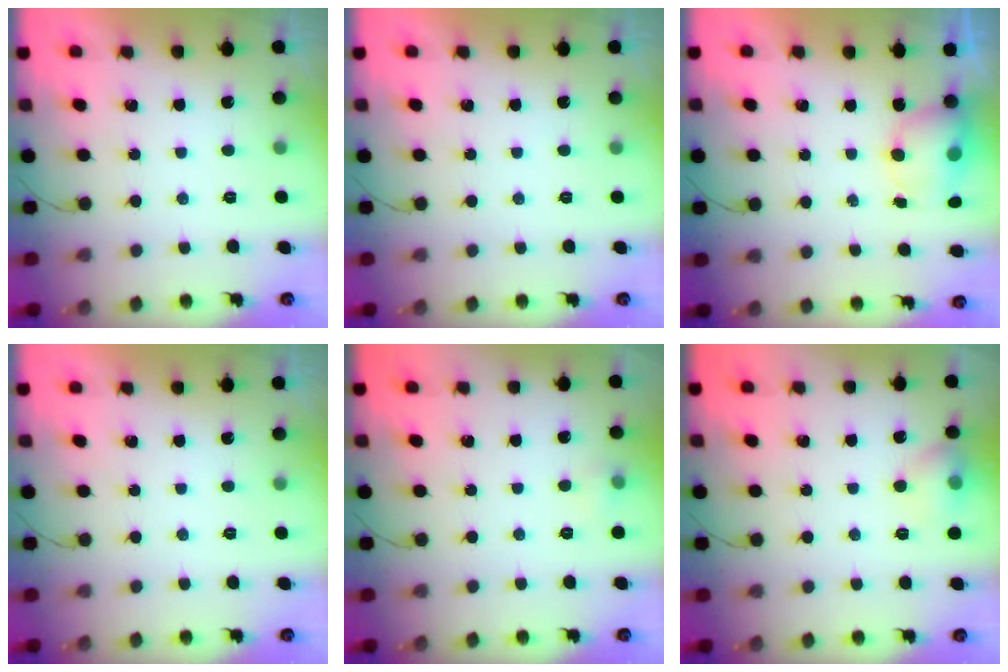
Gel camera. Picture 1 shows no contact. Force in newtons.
{"total": 0.0}
{"total": 5.8, "press": 5.7, "slide": 0.8}
{"total": 0.0}
{"total": 3.7, "press": 3.5, "slide": 1.0}
{"total": 7.2, "press": 7.0, "slide": 1.8}